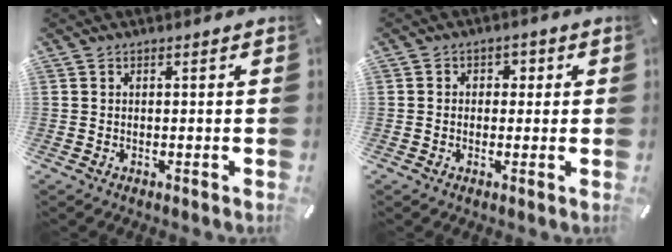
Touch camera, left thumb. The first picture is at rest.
{"total": 2.6, "force": [-0.8, 2.2, 1.0], "torque": [-0.012, 0.010, -0.021]}